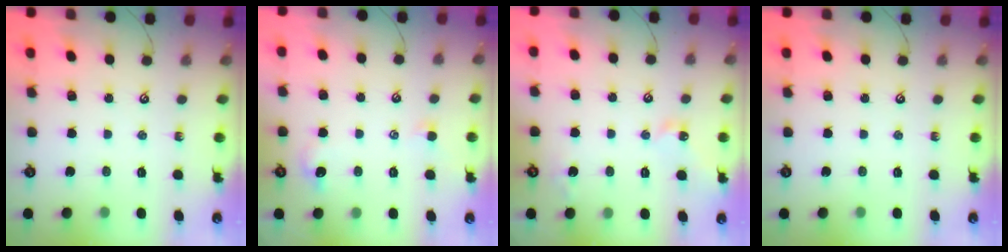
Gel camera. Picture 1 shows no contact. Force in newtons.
{"total": 1.7, "press": 1.6, "slide": 0.6}
{"total": 4.4, "press": 4.4, "slide": 0.6}
{"total": 0.0}